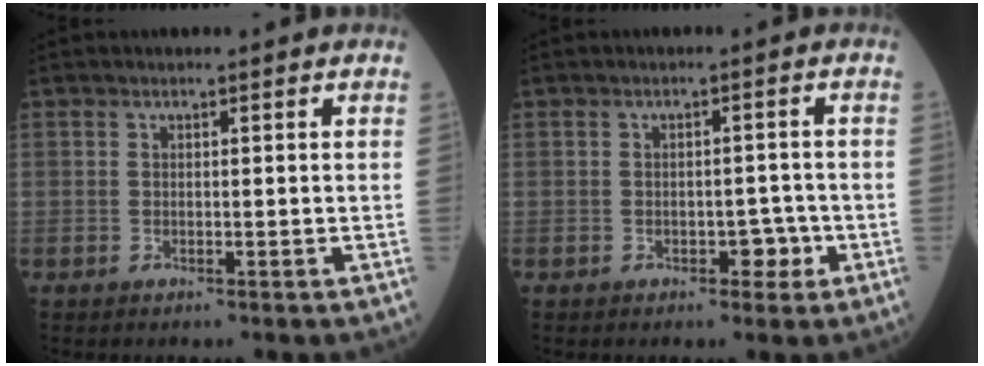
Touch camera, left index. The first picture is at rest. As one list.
[{"total": 2.6, "force": [-1.2, 1.6, 1.7], "torque": [-0.015, 0.007, -0.014]}]